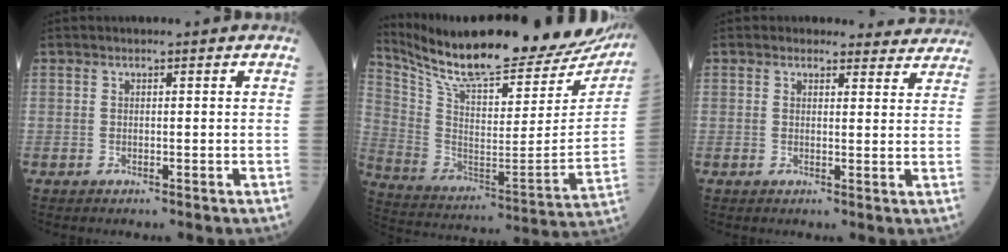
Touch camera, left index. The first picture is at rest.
{"total": 32.6, "force": [28.8, 5.9, 14.0], "torque": [-0.253, -0.085, 0.403]}
{"total": 7.1, "force": [6.6, 2.6, -0.2], "torque": [0.041, -0.003, 0.044]}